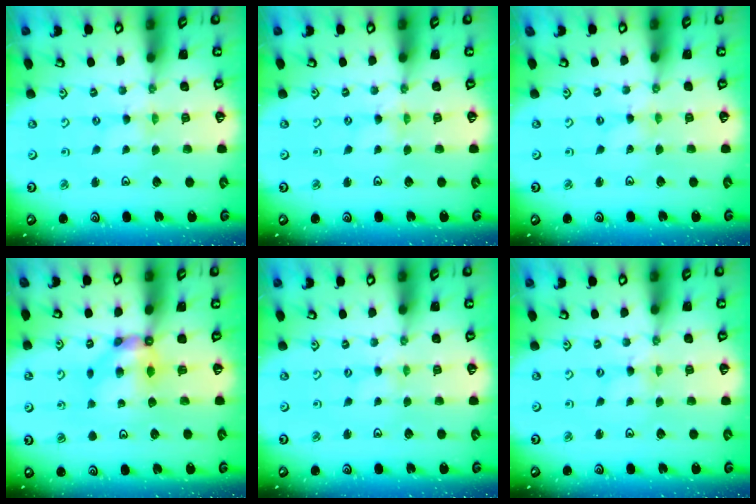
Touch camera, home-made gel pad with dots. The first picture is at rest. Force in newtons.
{"total": 0.0}
{"total": 0.0}
{"total": 6.9, "press": 6.9, "slide": 0.4}
{"total": 0.0}
{"total": 0.7, "press": 0.7, "slide": 0.1}